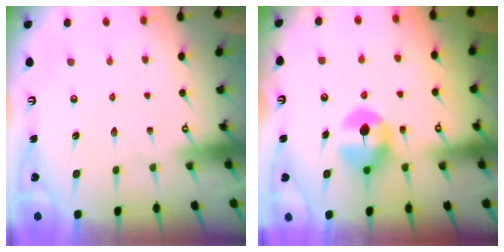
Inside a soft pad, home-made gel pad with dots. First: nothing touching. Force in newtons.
{"total": 8.4, "press": 8.3, "slide": 1.2}